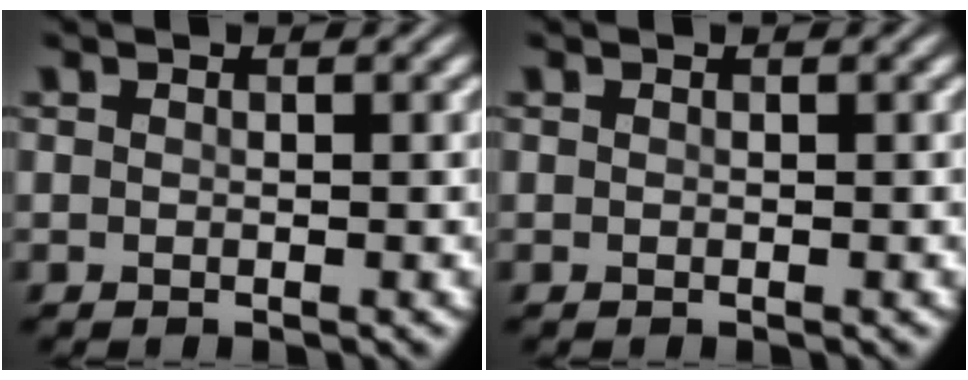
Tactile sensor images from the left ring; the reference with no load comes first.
{"total": 0.0}